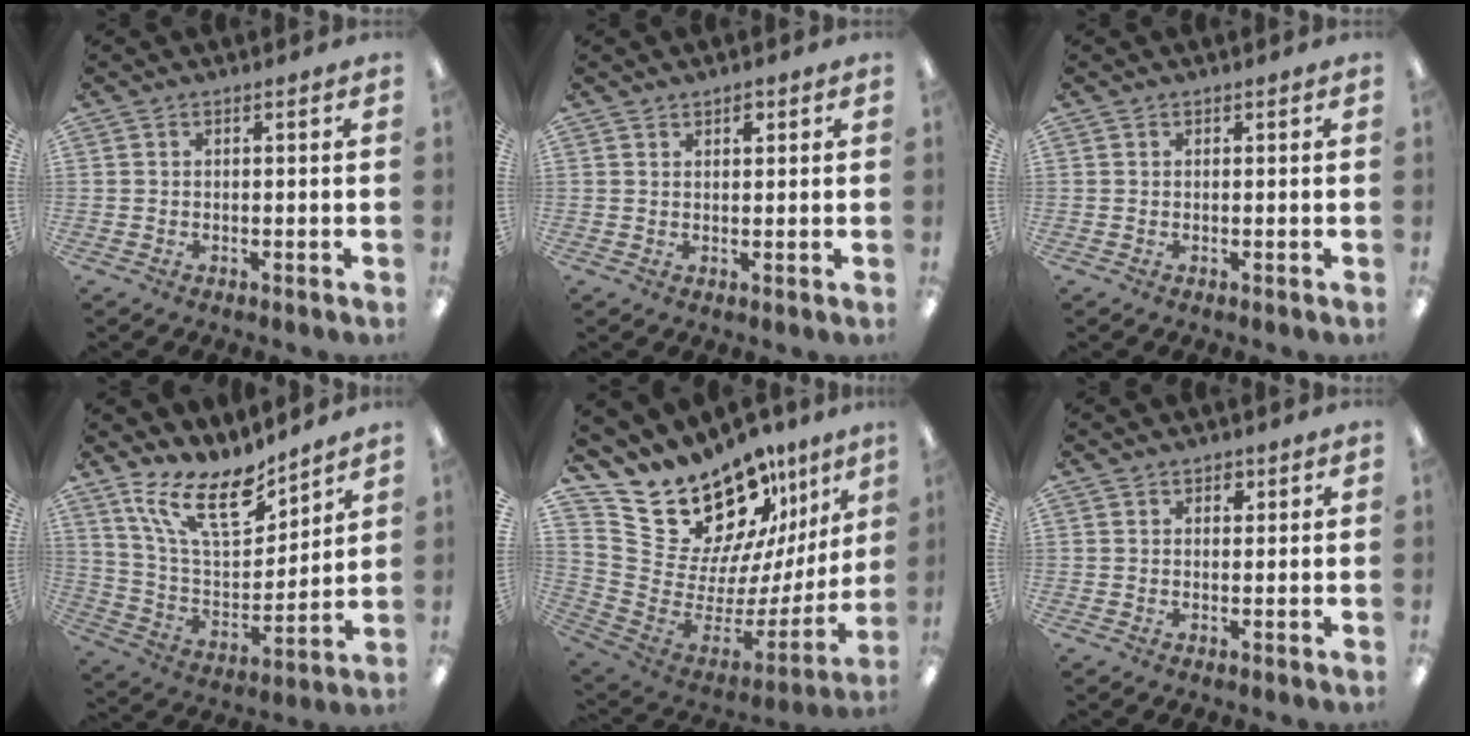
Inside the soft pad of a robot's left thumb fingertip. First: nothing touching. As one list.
[{"total": 2.0, "force": [1.5, 1.0, 0.8], "torque": [-0.002, -0.006, 0.024]}, {"total": 0.0}, {"total": 17.6, "force": [12.5, 6.4, 10.6], "torque": [-0.212, -0.066, 0.223]}, {"total": 20.8, "force": [18.1, 8.4, 6.1], "torque": [-0.114, -0.158, 0.345]}, {"total": 1.9, "force": [1.2, 1.2, 0.7], "torque": [0.002, -0.003, 0.018]}]